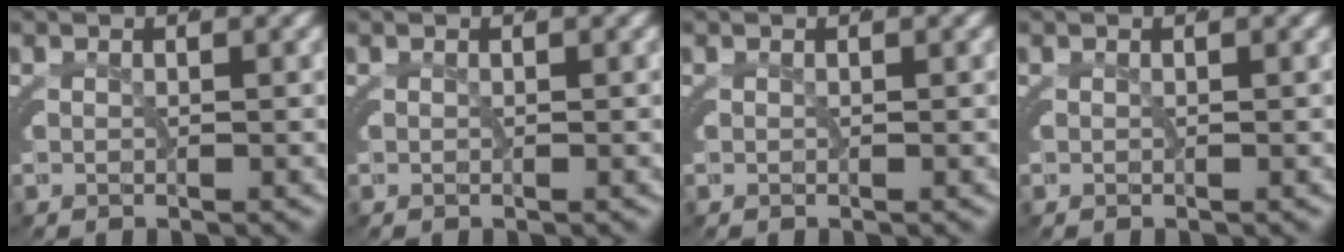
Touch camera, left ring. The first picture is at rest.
{"total": 0.0}
{"total": 0.0}
{"total": 0.0}